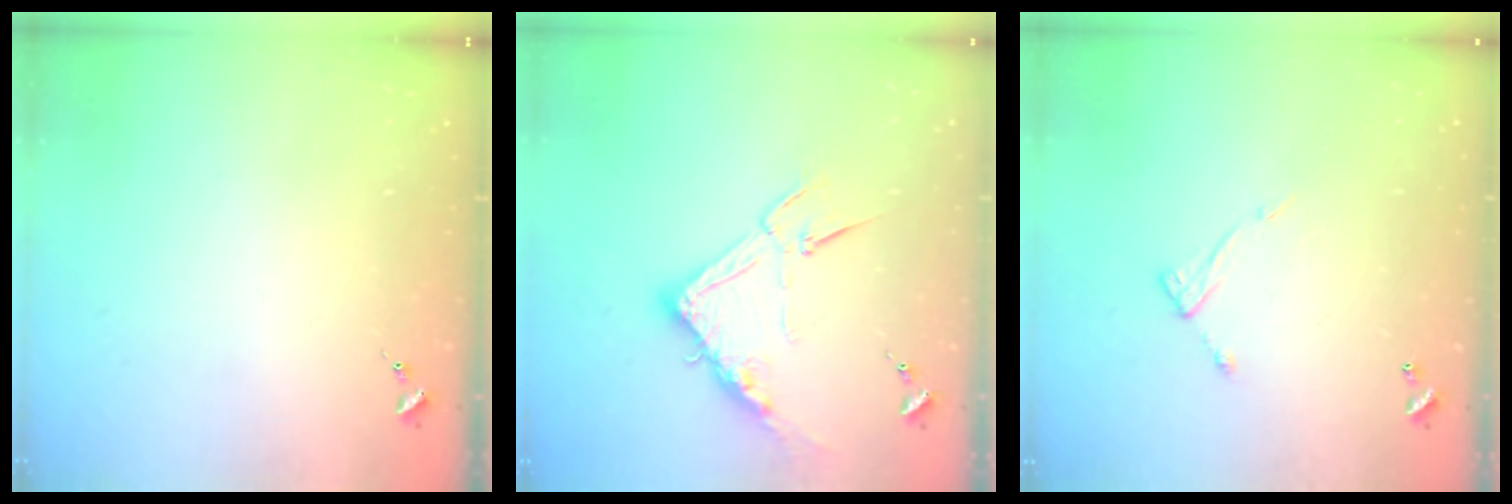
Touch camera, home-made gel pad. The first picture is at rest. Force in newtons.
{"total": 13.9, "press": 13.8, "slide": 0.9}
{"total": 7.7, "press": 7.7, "slide": 0.6}